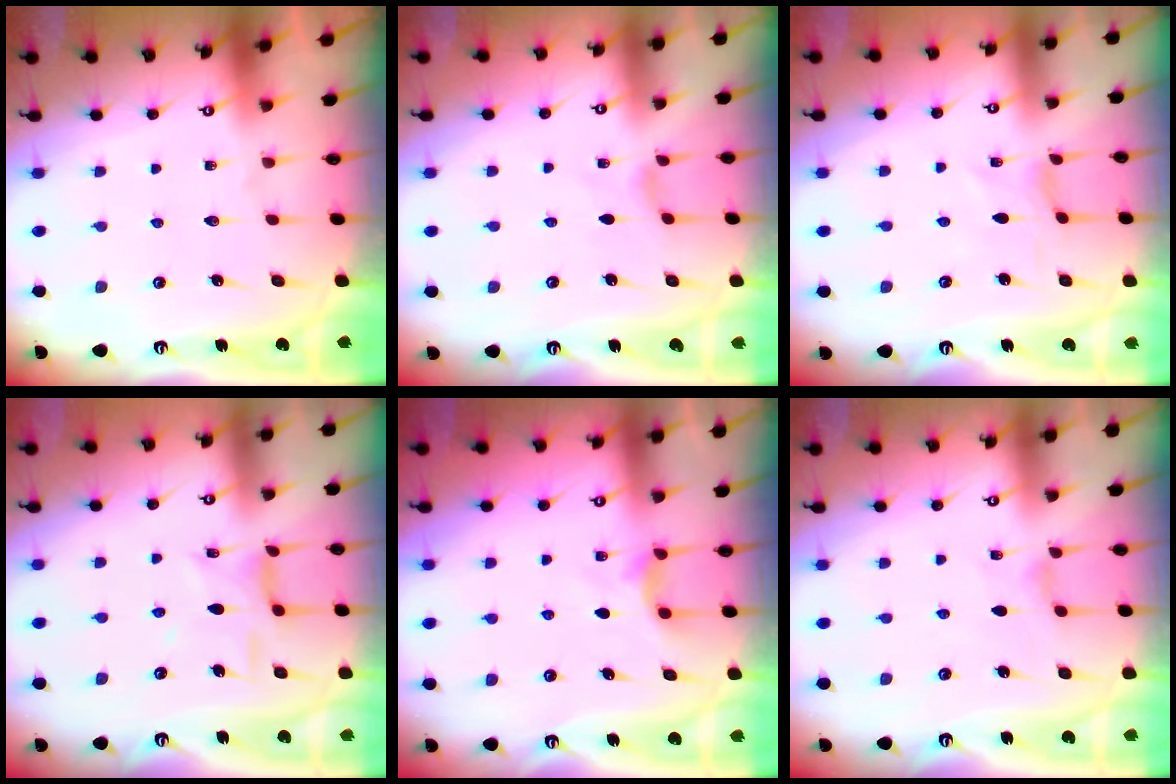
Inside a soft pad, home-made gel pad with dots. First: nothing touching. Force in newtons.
{"total": 0.7, "press": 0.6, "slide": 0.3}
{"total": 0.0}
{"total": 8.3, "press": 8.2, "slide": 0.6}
{"total": 3.3, "press": 3.3, "slide": 0.4}
{"total": 3.1, "press": 3.0, "slide": 0.3}